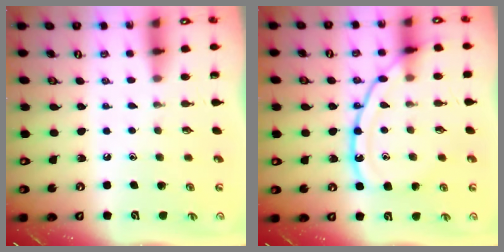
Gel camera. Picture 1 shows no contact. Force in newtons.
{"total": 14.9, "press": 14.8, "slide": 1.2}